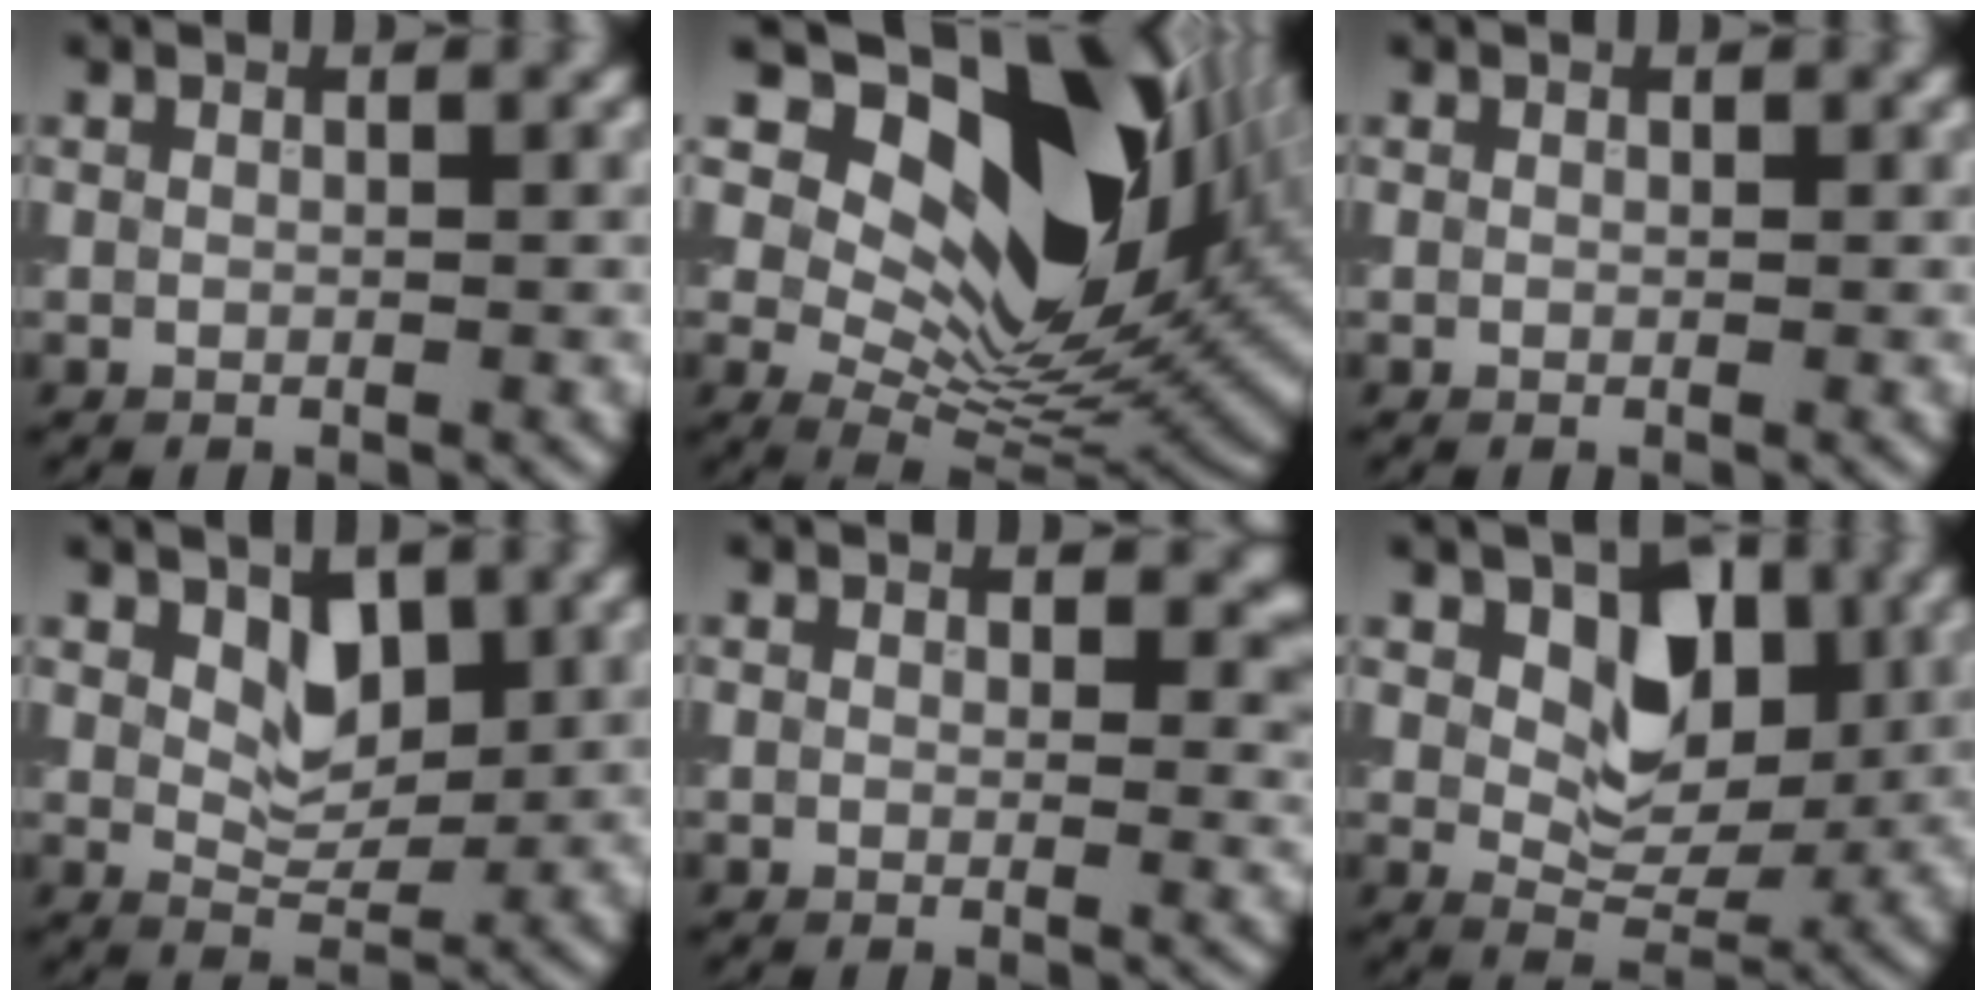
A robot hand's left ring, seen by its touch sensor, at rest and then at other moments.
{"total": 17.7, "force": [6.7, 10.2, 12.8], "torque": [-0.200, 0.013, 0.119]}
{"total": 0.0}
{"total": 3.2, "force": [1.3, 1.9, 2.1], "torque": [-0.037, -0.007, 0.022]}
{"total": 2.6, "force": [1.1, 1.6, 1.7], "torque": [-0.014, -0.007, 0.014]}
{"total": 6.4, "force": [1.8, 4.1, 4.5], "torque": [-0.066, -0.007, 0.025]}